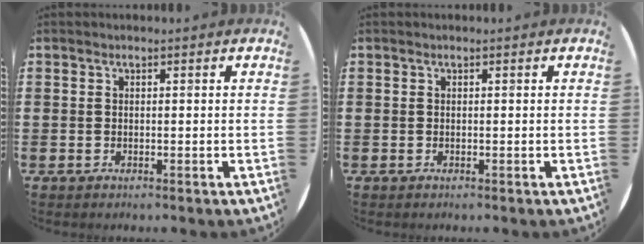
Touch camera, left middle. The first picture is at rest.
{"total": 0.0}